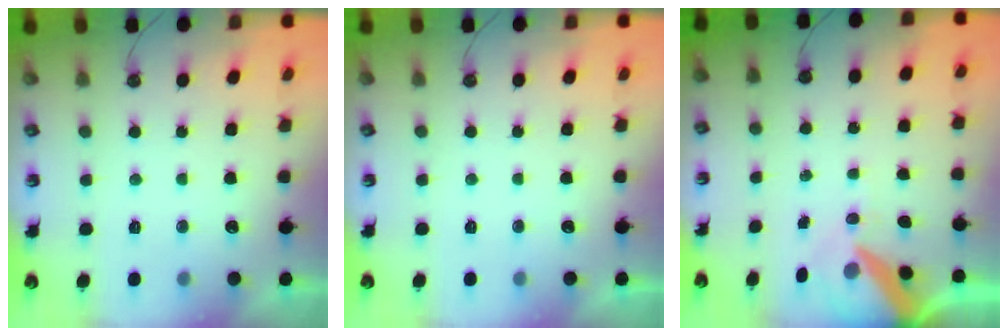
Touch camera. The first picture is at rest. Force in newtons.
{"total": 0.0}
{"total": 10.4, "press": 10.3, "slide": 1.4}